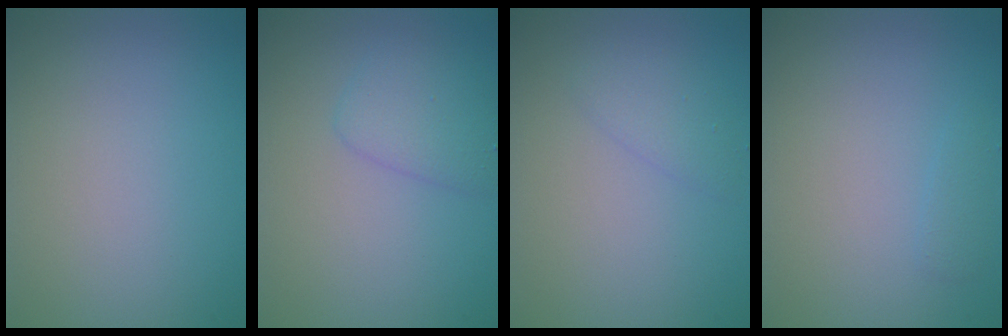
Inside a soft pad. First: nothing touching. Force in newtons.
{"total": 2.3, "press": 2.3, "slide": 0.2}
{"total": 1.3, "press": 1.3, "slide": 0.1}
{"total": 0.7, "press": 0.7, "slide": 0.1}